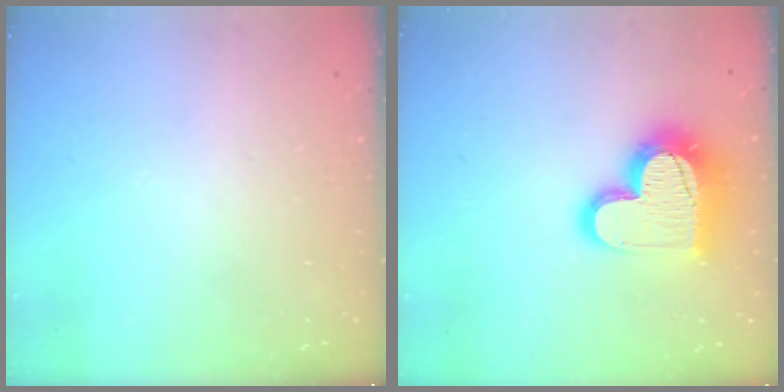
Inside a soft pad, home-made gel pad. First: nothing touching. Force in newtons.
{"total": 18.6, "press": 18.6, "slide": 1.3}